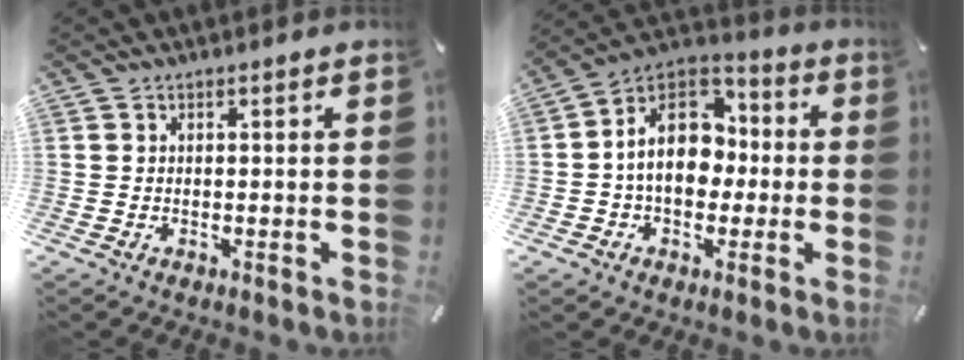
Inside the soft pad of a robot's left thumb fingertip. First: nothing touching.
{"total": 14.4, "force": [-0.6, 11.2, 9.0], "torque": [-0.159, 0.014, -0.011]}